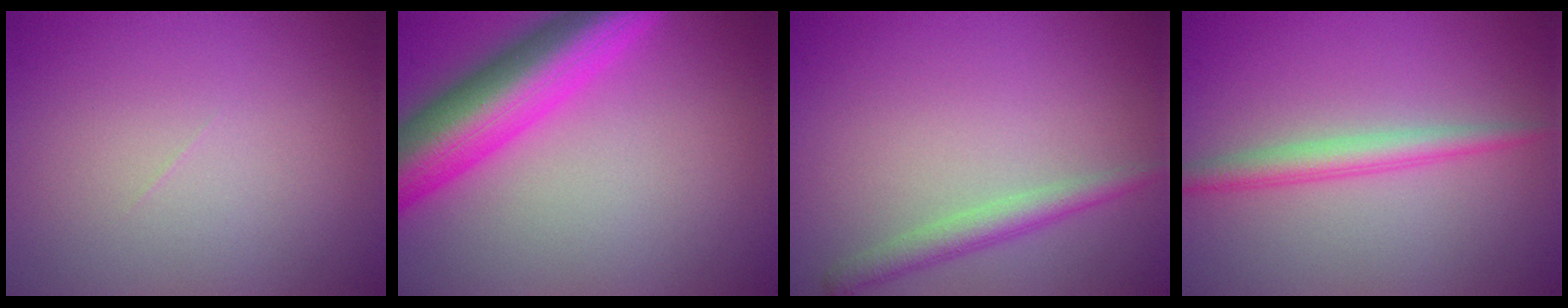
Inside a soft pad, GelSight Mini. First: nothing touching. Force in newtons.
{"total": 9.0, "press": 9.0, "slide": 0.4}
{"total": 2.3, "press": 2.3, "slide": 0.1}
{"total": 2.5, "press": 2.5, "slide": 0.0}